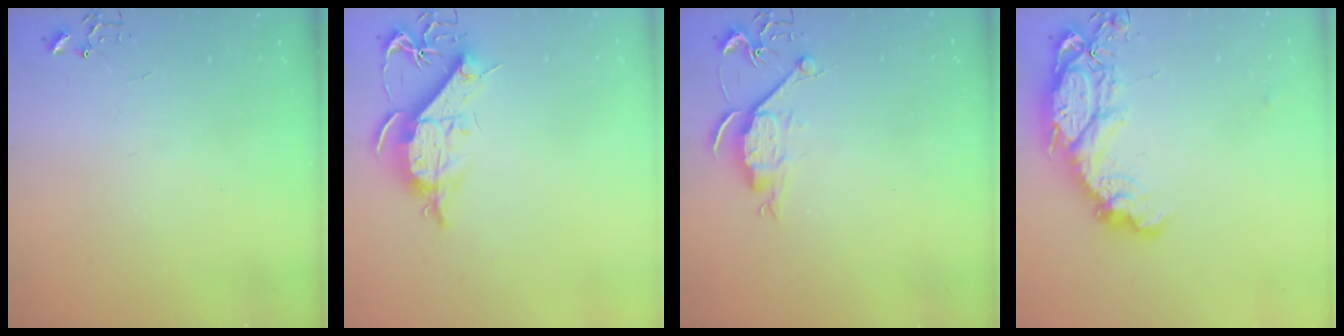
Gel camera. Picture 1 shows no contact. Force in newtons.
{"total": 10.9, "press": 10.9, "slide": 0.8}
{"total": 7.3, "press": 7.2, "slide": 0.7}
{"total": 15.7, "press": 15.6, "slide": 0.9}